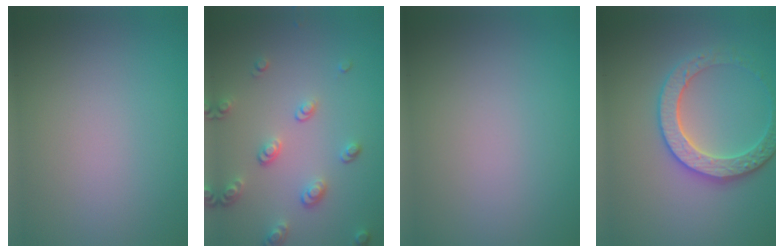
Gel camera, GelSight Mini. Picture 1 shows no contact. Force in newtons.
{"total": 3.3, "press": 2.6, "slide": 2.1}
{"total": 0.0}
{"total": 4.0, "press": 3.8, "slide": 1.1}